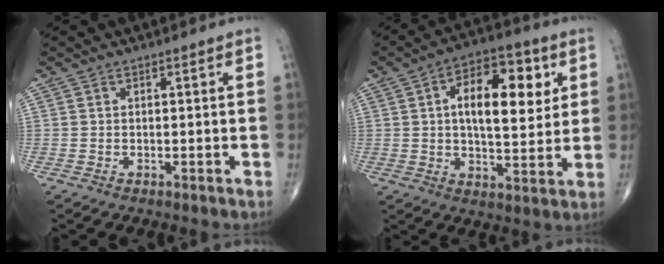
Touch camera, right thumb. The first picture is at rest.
{"total": 15.4, "force": [3.9, 7.5, 12.8], "torque": [-0.164, 0.000, 0.055]}